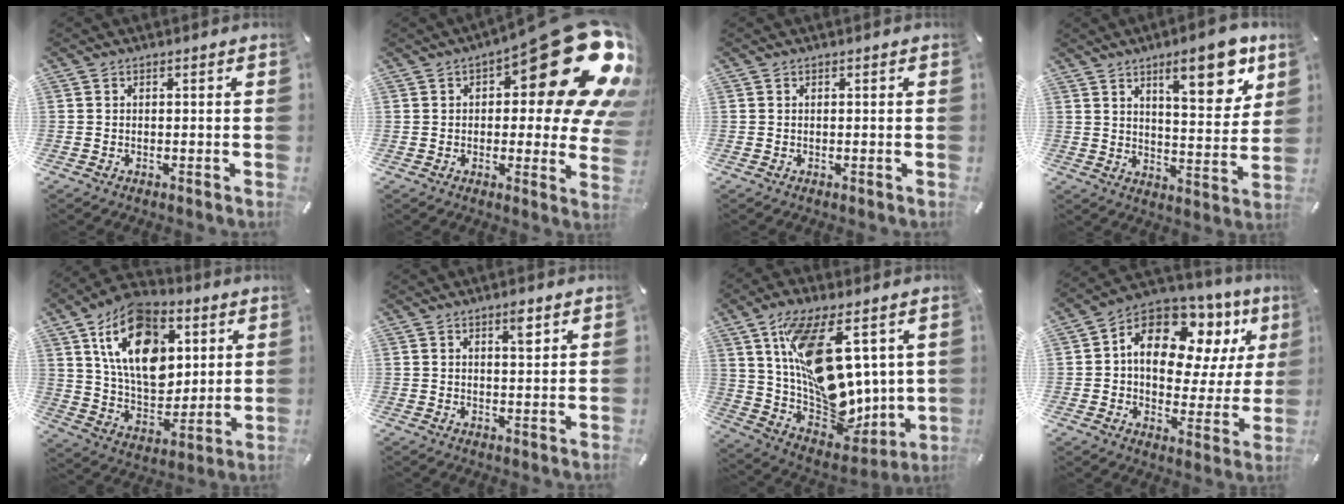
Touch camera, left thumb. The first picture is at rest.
{"total": 28.8, "force": [11.5, 10.8, 24.1], "torque": [-0.285, -0.086, 0.198]}
{"total": 0.0}
{"total": 12.7, "force": [7.5, 4.5, 9.1], "torque": [-0.111, -0.043, 0.120]}
{"total": 19.8, "force": [7.2, 13.3, 12.7], "torque": [-0.217, -0.020, 0.130]}
{"total": 3.5, "force": [2.0, 0.9, 2.7], "torque": [-0.042, -0.003, 0.030]}
{"total": 20.6, "force": [7.4, 11.6, 15.3], "torque": [-0.262, -0.055, 0.136]}
{"total": 14.6, "force": [6.7, 9.7, 8.7], "torque": [-0.144, -0.042, 0.119]}